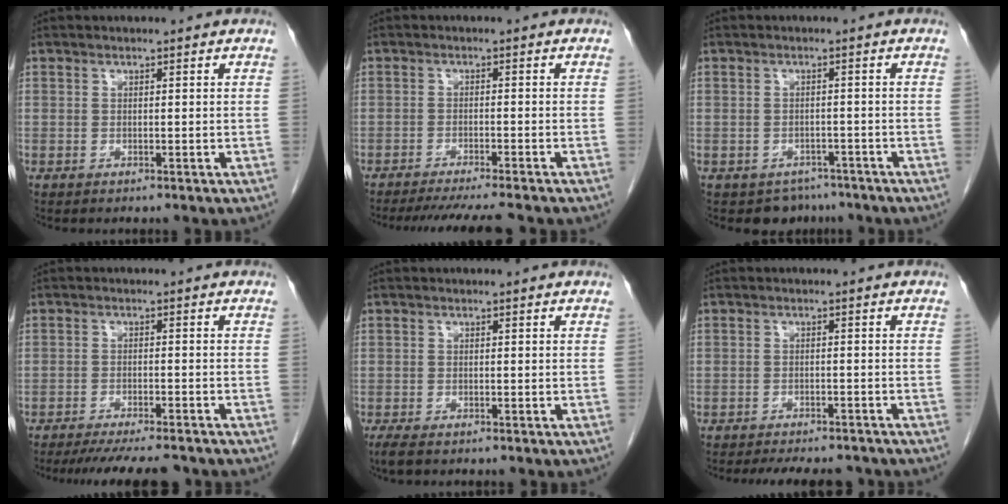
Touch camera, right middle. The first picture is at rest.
{"total": 9.8, "force": [-8.7, -0.2, 4.5], "torque": [-0.049, -0.021, -0.126]}
{"total": 3.8, "force": [-3.1, 2.2, -0.1], "torque": [0.007, 0.007, -0.041]}
{"total": 11.1, "force": [-9.9, 1.2, 4.9], "torque": [-0.064, -0.016, -0.135]}
{"total": 2.5, "force": [-1.9, 0.7, 1.5], "torque": [-0.032, -0.009, -0.030]}
{"total": 9.8, "force": [-8.8, 2.6, 3.4], "torque": [-0.052, 0.000, -0.109]}